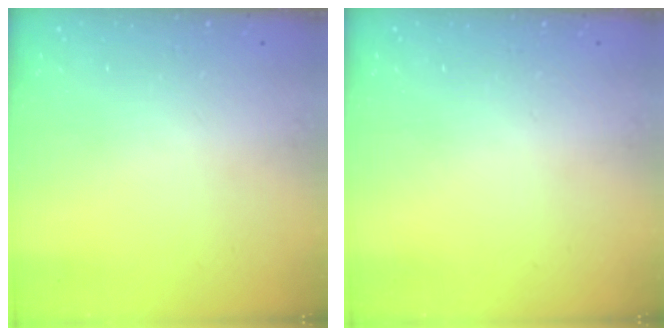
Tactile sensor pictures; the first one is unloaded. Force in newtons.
{"total": 0.0}